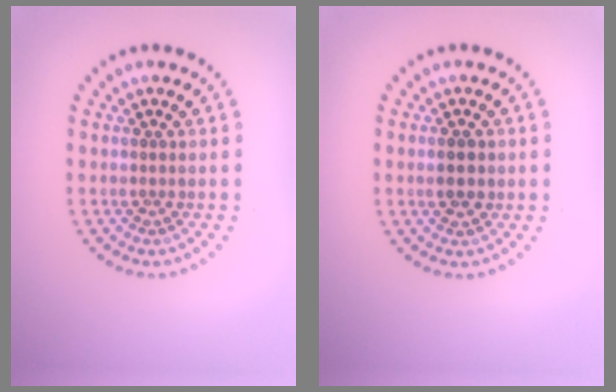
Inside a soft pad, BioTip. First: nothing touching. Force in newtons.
{"total": 1.8, "press": 1.8, "slide": 0.1}